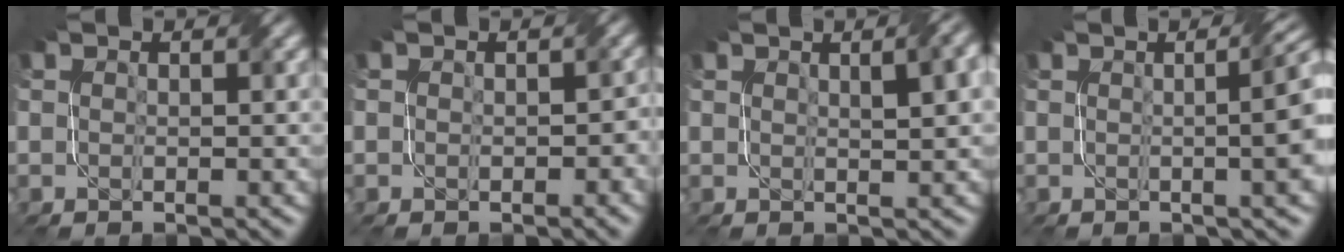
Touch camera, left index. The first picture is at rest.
{"total": 1.9, "force": [-0.2, 1.5, 1.2], "torque": [-0.011, -0.005, -0.004]}
{"total": 4.3, "force": [1.7, 1.4, 3.6], "torque": [-0.031, 0.015, 0.020]}
{"total": 8.1, "force": [0.6, 3.4, 7.4], "torque": [-0.030, 0.031, -0.006]}